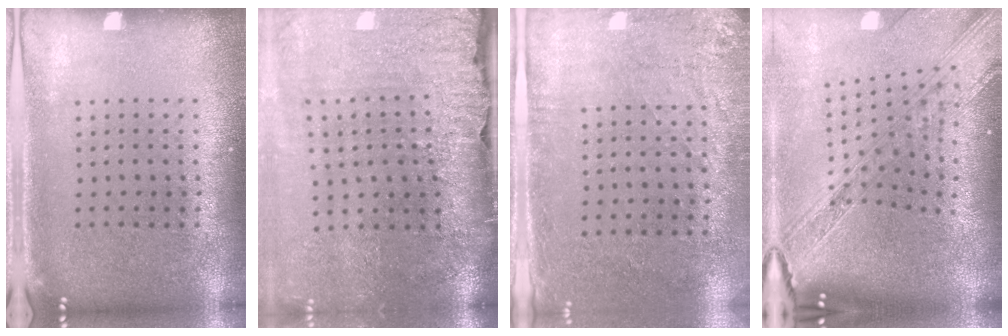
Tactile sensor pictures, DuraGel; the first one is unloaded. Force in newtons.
{"total": 4.1, "press": 3.4, "slide": 2.3}
{"total": 2.8, "press": 2.3, "slide": 1.6}
{"total": 3.5, "press": 2.6, "slide": 2.4}